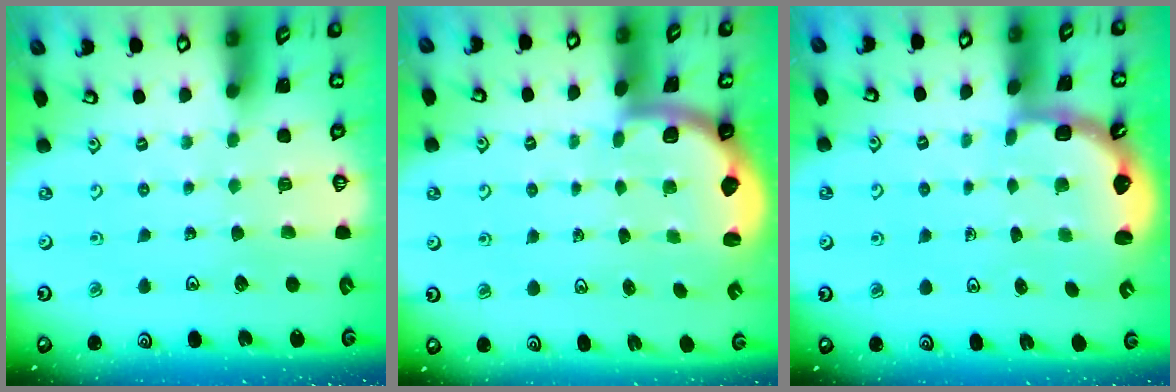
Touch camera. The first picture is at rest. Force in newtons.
{"total": 2.0, "press": 2.0, "slide": 0.5}
{"total": 2.5, "press": 2.1, "slide": 1.3}